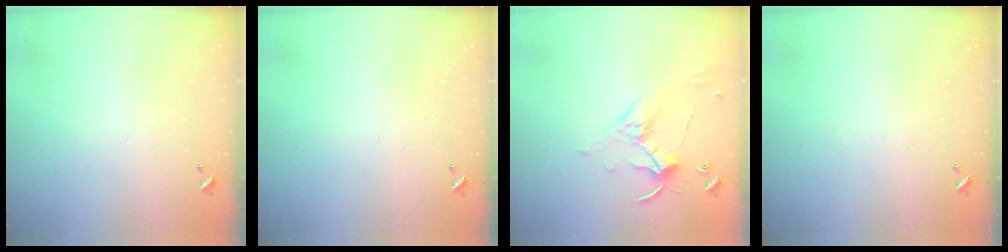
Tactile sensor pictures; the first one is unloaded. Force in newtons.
{"total": 0.0}
{"total": 1.5, "press": 1.3, "slide": 0.8}
{"total": 0.0}